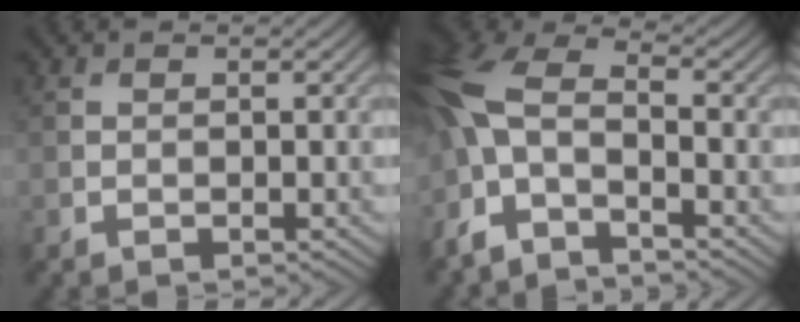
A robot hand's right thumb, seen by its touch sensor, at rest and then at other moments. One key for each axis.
{"total": 8.9, "fx": -3.5, "fy": 4.1, "fz": 7.0, "tx": -0.165, "ty": 0.004, "tz": -0.089}